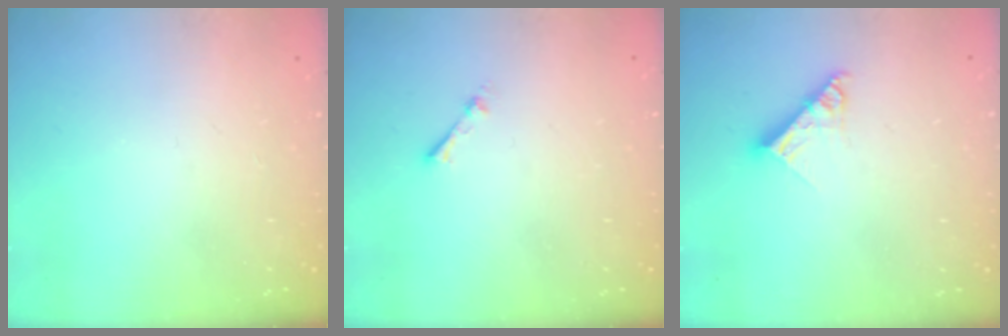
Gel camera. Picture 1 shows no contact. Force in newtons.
{"total": 1.7, "press": 1.7, "slide": 0.2}
{"total": 8.6, "press": 8.6, "slide": 0.8}